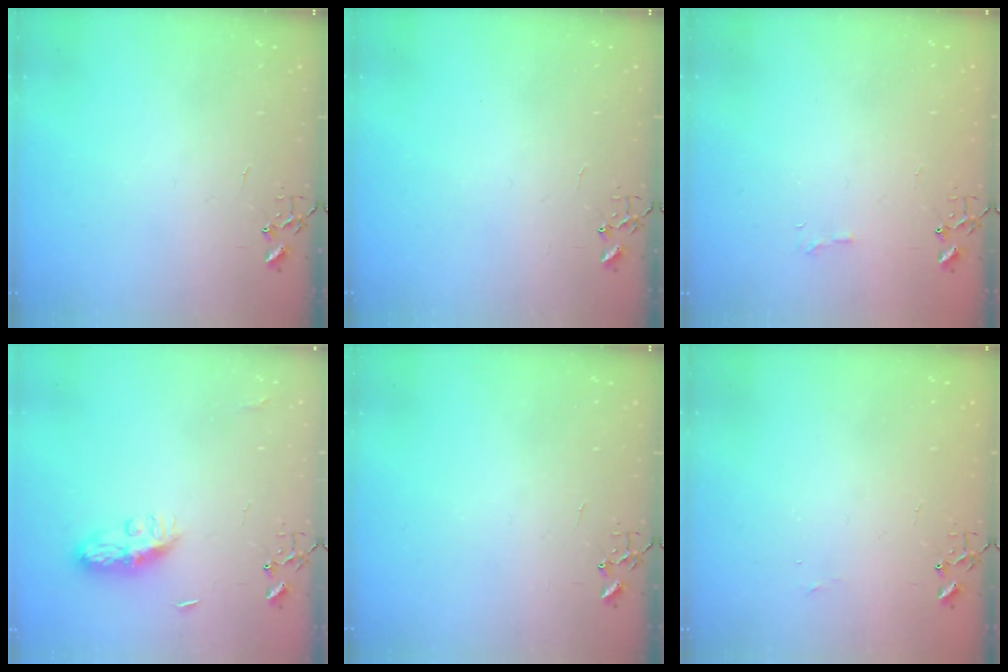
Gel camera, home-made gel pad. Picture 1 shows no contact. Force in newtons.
{"total": 0.0}
{"total": 6.0, "press": 5.9, "slide": 0.7}
{"total": 8.4, "press": 8.4, "slide": 0.1}
{"total": 0.0}
{"total": 4.2, "press": 4.2, "slide": 0.5}